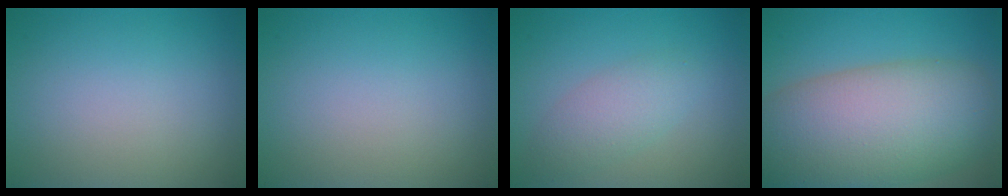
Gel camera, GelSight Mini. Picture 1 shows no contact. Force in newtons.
{"total": 0.0}
{"total": 2.8, "press": 2.8, "slide": 0.0}
{"total": 13.1, "press": 13.1, "slide": 0.8}